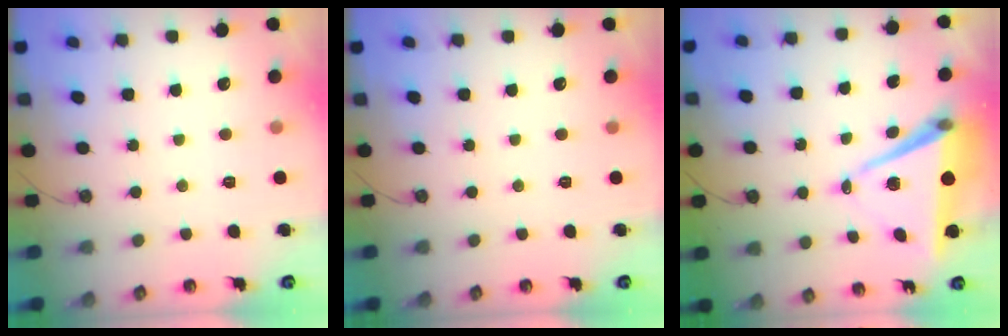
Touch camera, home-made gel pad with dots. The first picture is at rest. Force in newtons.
{"total": 0.0}
{"total": 10.4, "press": 9.6, "slide": 3.9}